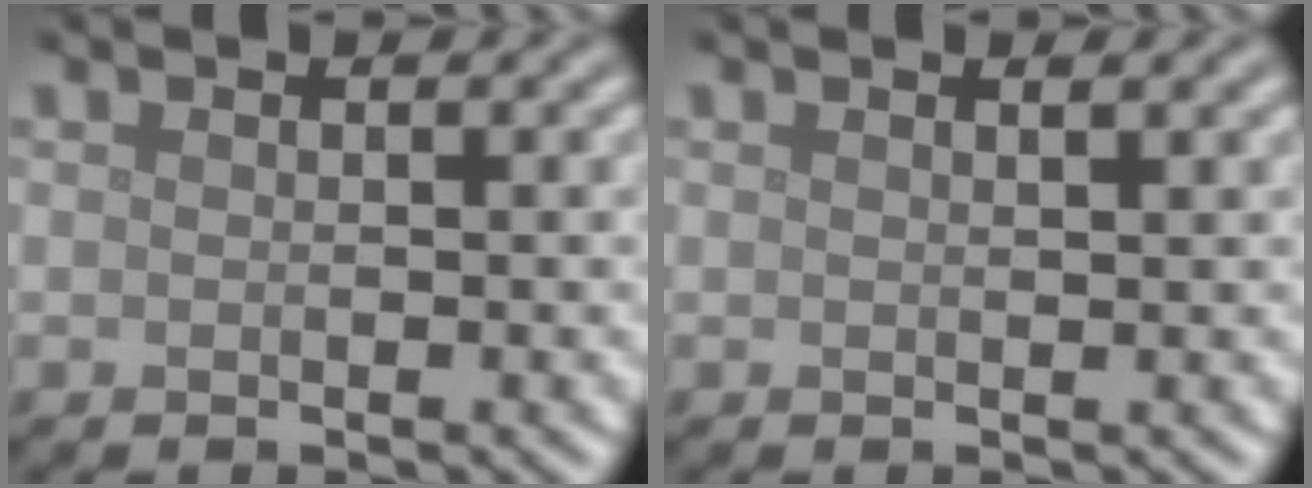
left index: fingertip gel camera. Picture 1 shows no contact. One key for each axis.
{"total": 0.9, "fx": 0.7, "fy": 0.3, "fz": 0.6, "tx": -0.003, "ty": 0.003, "tz": 0.007}